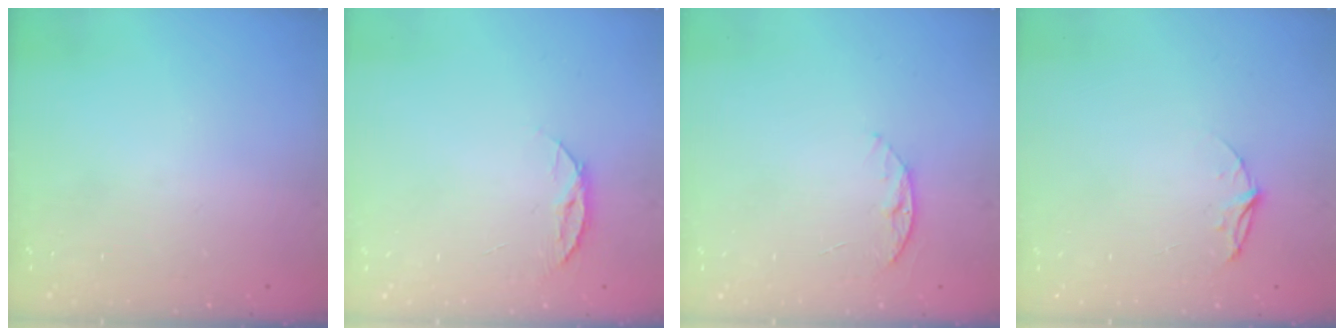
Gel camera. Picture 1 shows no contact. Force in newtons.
{"total": 4.4, "press": 4.3, "slide": 0.5}
{"total": 6.4, "press": 6.3, "slide": 0.7}
{"total": 4.4, "press": 4.4, "slide": 0.4}